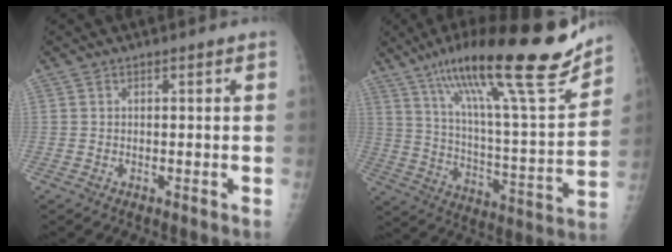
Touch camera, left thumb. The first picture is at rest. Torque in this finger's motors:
{"motor_torque": [1.24, -0.07, 1.44, -1.34, 0.37]}